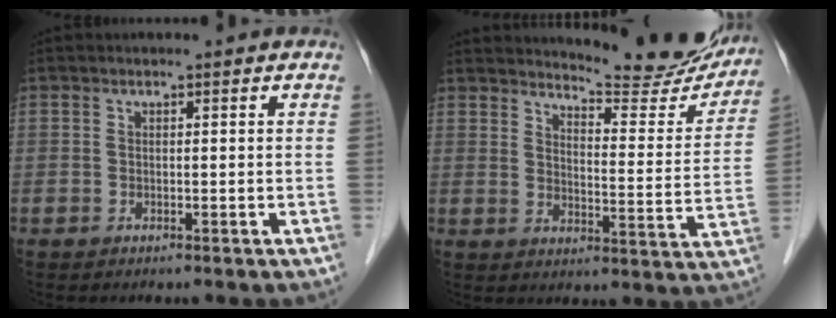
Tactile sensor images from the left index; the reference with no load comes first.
{"total": 16.2, "force": [15.4, 2.2, 4.5], "torque": [-0.051, -0.063, 0.182]}